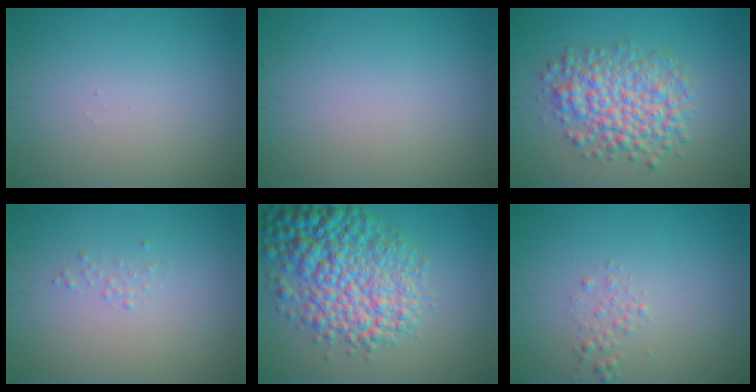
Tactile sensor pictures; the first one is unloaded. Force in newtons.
{"total": 0.0}
{"total": 5.9, "press": 5.9, "slide": 0.1}
{"total": 0.5, "press": 0.5, "slide": 0.0}
{"total": 9.0, "press": 9.0, "slide": 0.2}
{"total": 0.9, "press": 0.9, "slide": 0.1}